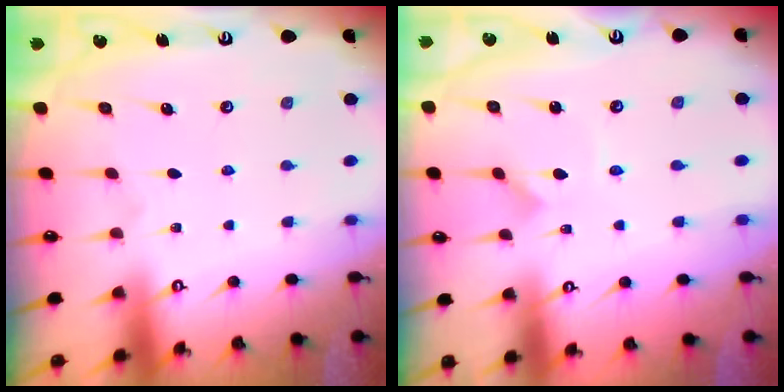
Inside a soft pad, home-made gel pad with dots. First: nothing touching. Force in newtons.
{"total": 0.0}